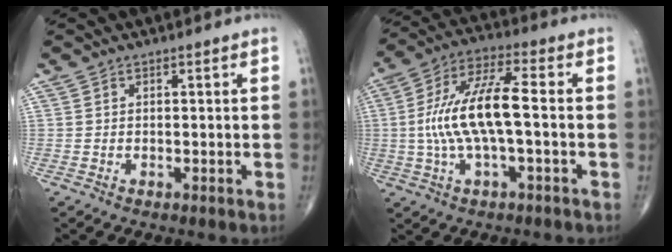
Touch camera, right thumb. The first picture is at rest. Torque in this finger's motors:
{"motor_torque": [-0.06, 0.76, 1.49, -0.30, 0.55]}